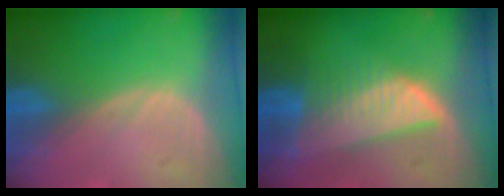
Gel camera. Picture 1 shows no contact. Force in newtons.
{"total": 7.9, "press": 7.0, "slide": 3.7}